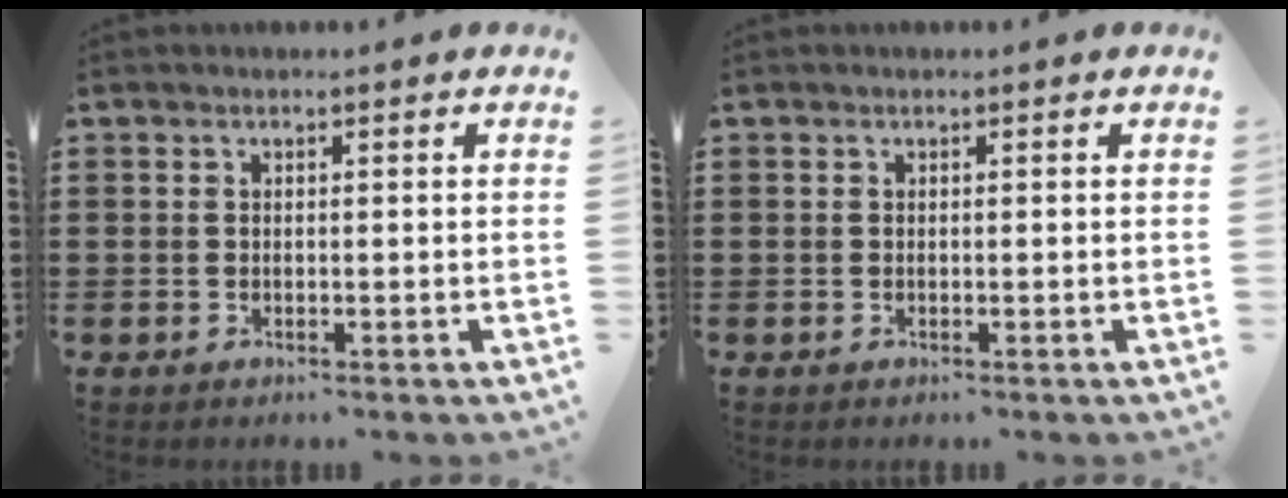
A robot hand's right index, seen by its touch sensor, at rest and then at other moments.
{"total": 0.0}